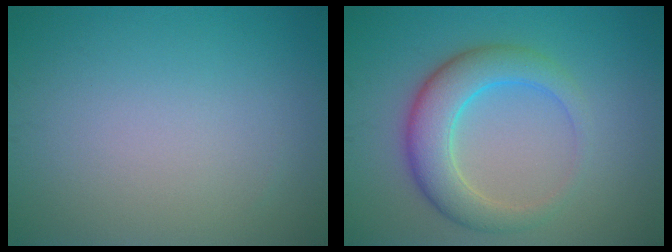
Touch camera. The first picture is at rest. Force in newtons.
{"total": 5.4, "press": 5.4, "slide": 0.2}